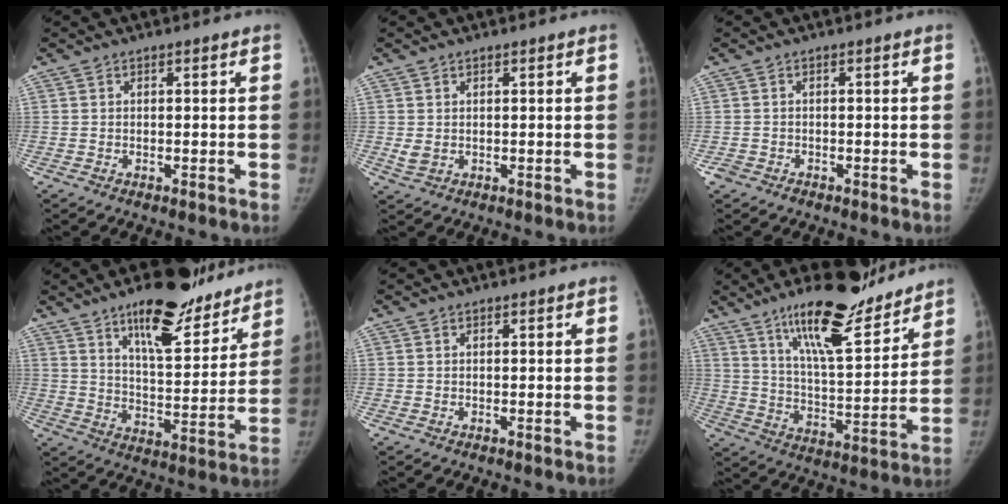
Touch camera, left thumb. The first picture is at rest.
{"total": 1.9, "force": [0.3, 1.5, 1.2], "torque": [-0.020, -0.007, 0.013]}
{"total": 1.7, "force": [-1.1, 1.2, 0.4], "torque": [-0.005, 0.005, -0.019]}
{"total": 17.7, "force": [12.6, 6.1, 10.8], "torque": [-0.113, -0.077, 0.197]}
{"total": 0.0}
{"total": 18.5, "force": [13.9, 4.6, 11.4], "torque": [-0.147, -0.084, 0.231]}